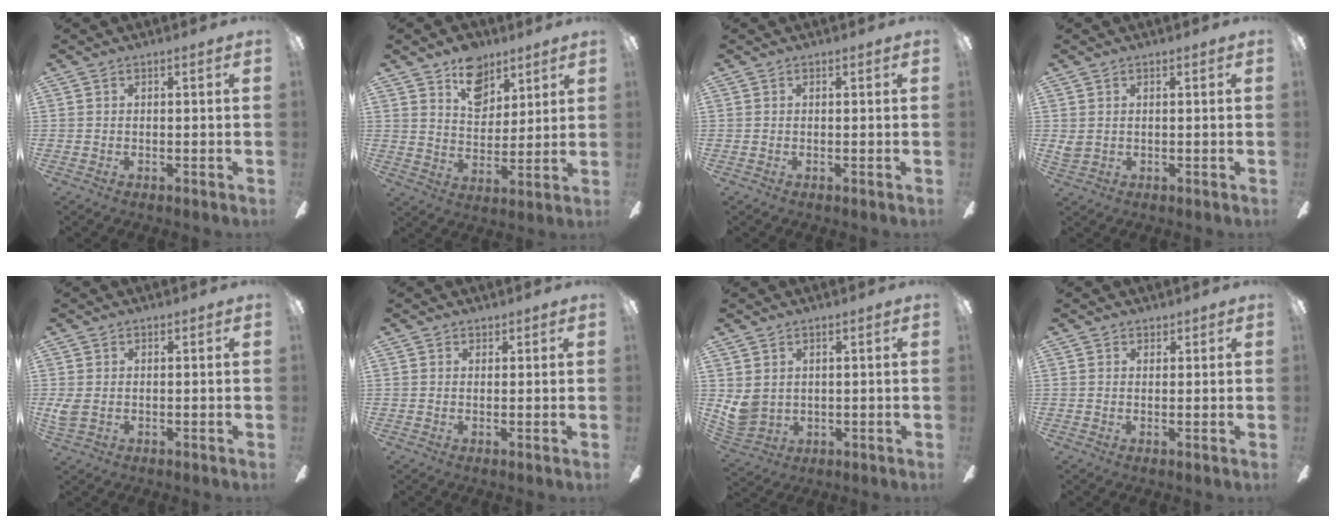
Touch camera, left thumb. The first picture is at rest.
{"total": 10.9, "force": [7.2, 7.1, 4.2], "torque": [-0.044, -0.035, 0.130]}
{"total": 0.0}
{"total": 2.1, "force": [1.0, 1.7, 0.7], "torque": [-0.016, 0.004, 0.018]}
{"total": 3.1, "force": [0.4, 2.3, 1.9], "torque": [-0.035, 0.000, 0.006]}
{"total": 1.3, "force": [1.1, 0.8, 0.1], "torque": [0.007, -0.003, 0.019]}
{"total": 5.6, "force": [2.2, 4.7, 2.2], "torque": [-0.055, -0.009, 0.043]}
{"total": 1.6, "force": [1.3, 1.0, 0.1], "torque": [0.006, -0.002, 0.023]}